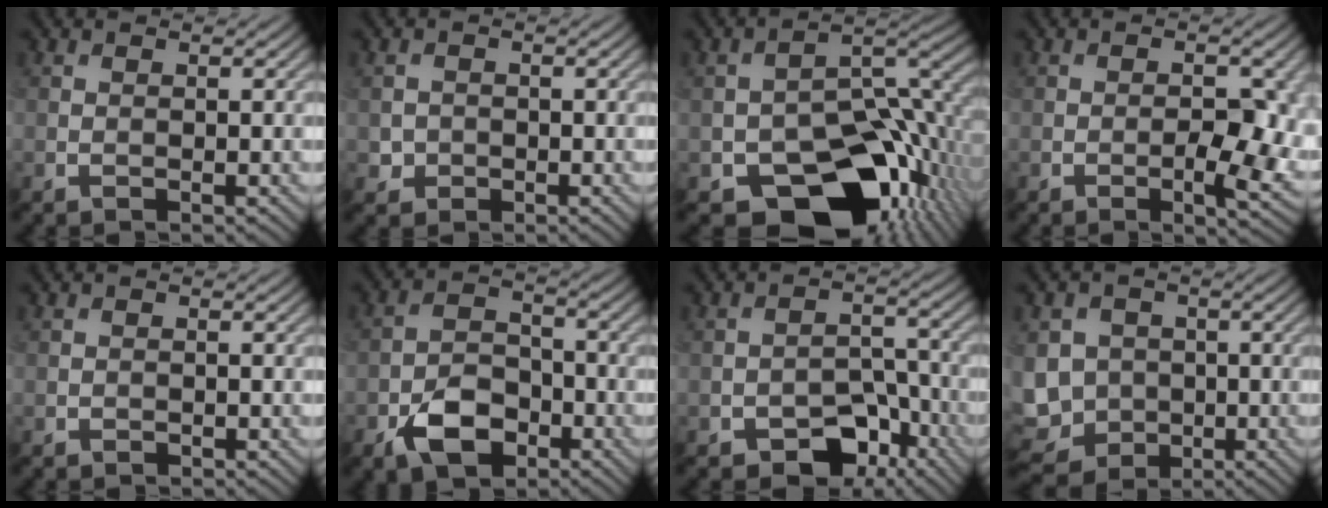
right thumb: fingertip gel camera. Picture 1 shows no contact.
{"total": 1.6, "force": [-0.4, 1.5, 0.3], "torque": [-0.001, -0.005, -0.010]}
{"total": 15.7, "force": [-7.5, 9.7, 9.9], "torque": [-0.131, -0.031, -0.120]}
{"total": 6.1, "force": [-1.2, 2.7, 5.4], "torque": [-0.076, -0.011, -0.012]}
{"total": 0.0}
{"total": 7.1, "force": [-3.8, 4.2, 4.2], "torque": [-0.077, -0.002, -0.082]}
{"total": 6.6, "force": [-4.0, 3.9, 3.4], "torque": [-0.043, -0.002, -0.069]}
{"total": 8.9, "force": [-1.5, 8.0, 3.6], "torque": [-0.109, -0.030, -0.045]}